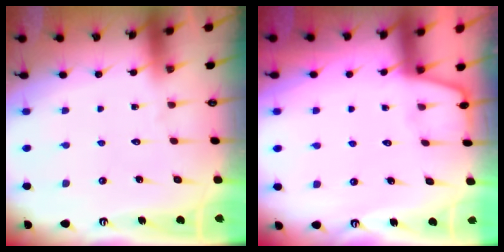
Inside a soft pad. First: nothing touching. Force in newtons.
{"total": 1.9, "press": 1.8, "slide": 0.3}